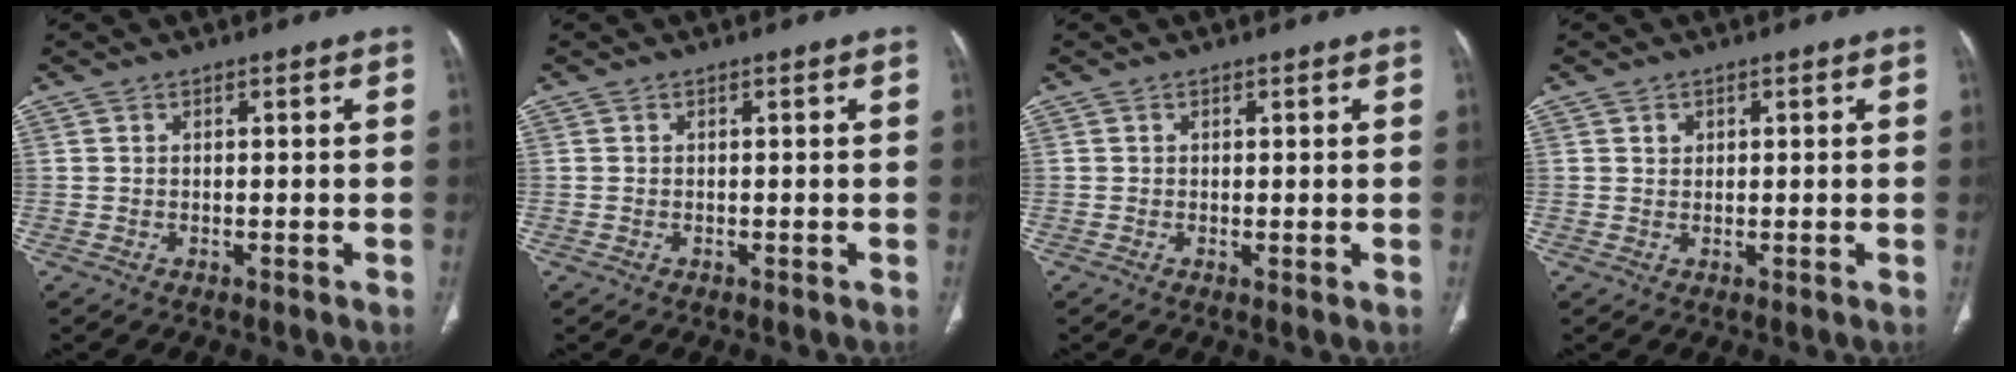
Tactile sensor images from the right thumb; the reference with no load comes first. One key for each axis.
{"total": 0.0}
{"total": 0.6, "fx": 0.0, "fy": 0.2, "fz": 0.5, "tx": -0.014, "ty": -0.004, "tz": 0.000}
{"total": 1.2, "fx": 0.5, "fy": 1.0, "fz": 0.4, "tx": 0.000, "ty": -0.002, "tz": 0.010}